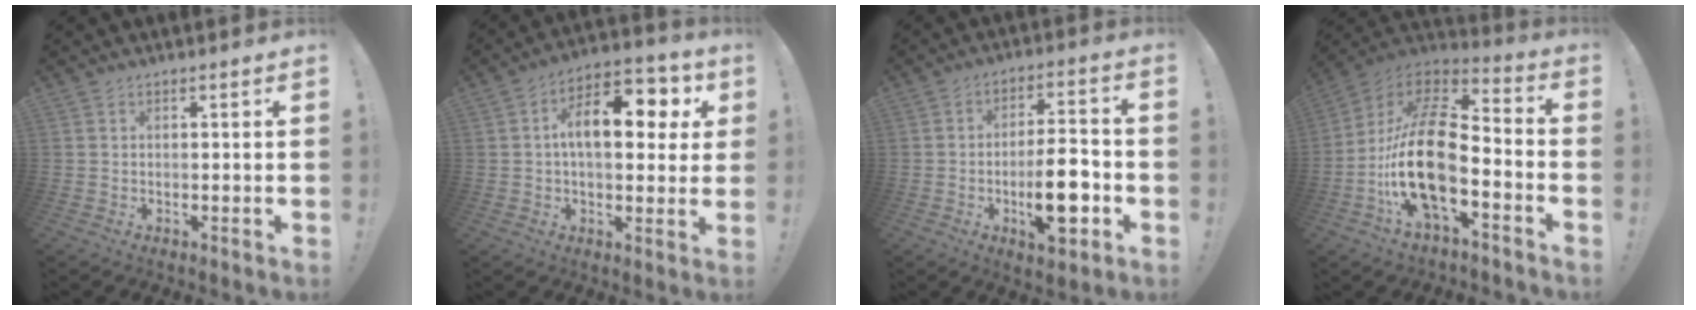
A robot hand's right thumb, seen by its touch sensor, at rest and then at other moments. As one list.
[{"total": 15.0, "force": [3.1, 7.5, 12.6], "torque": [-0.177, 0.001, 0.049]}, {"total": 13.7, "force": [-4.4, 5.3, 11.8], "torque": [-0.181, 0.013, -0.073]}, {"total": 22.1, "force": [-6.2, 10.4, 18.4], "torque": [-0.369, 0.030, -0.105]}]